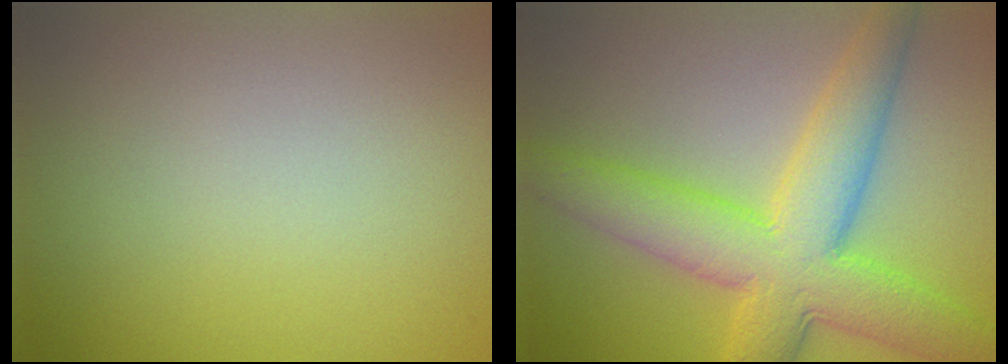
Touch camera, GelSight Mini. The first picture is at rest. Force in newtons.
{"total": 9.1, "press": 9.1, "slide": 0.3}